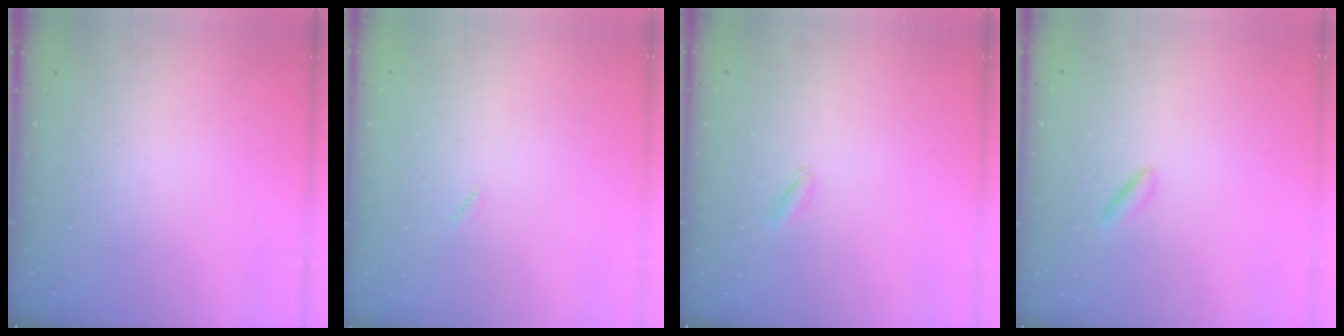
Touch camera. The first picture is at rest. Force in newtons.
{"total": 2.0, "press": 2.0, "slide": 0.1}
{"total": 2.3, "press": 2.2, "slide": 0.7}
{"total": 1.8, "press": 1.6, "slide": 0.8}